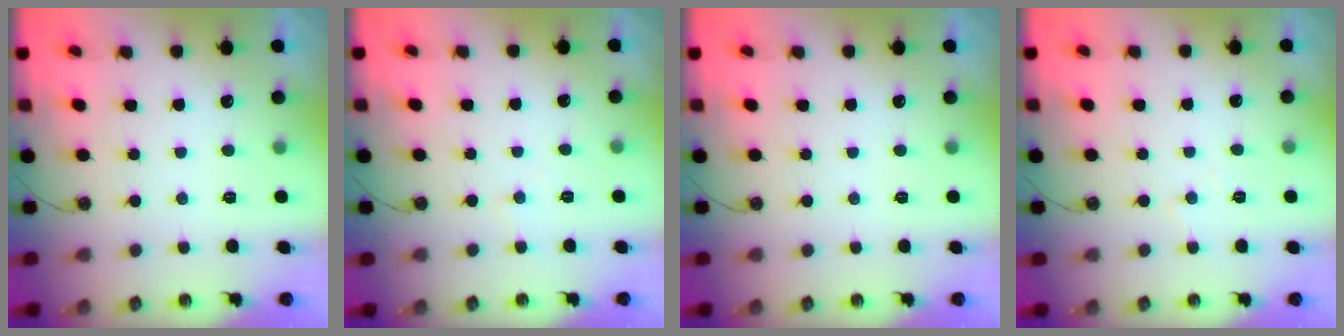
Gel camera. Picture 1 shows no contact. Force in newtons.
{"total": 3.2, "press": 3.1, "slide": 0.5}
{"total": 0.0}
{"total": 4.3, "press": 4.3, "slide": 0.7}